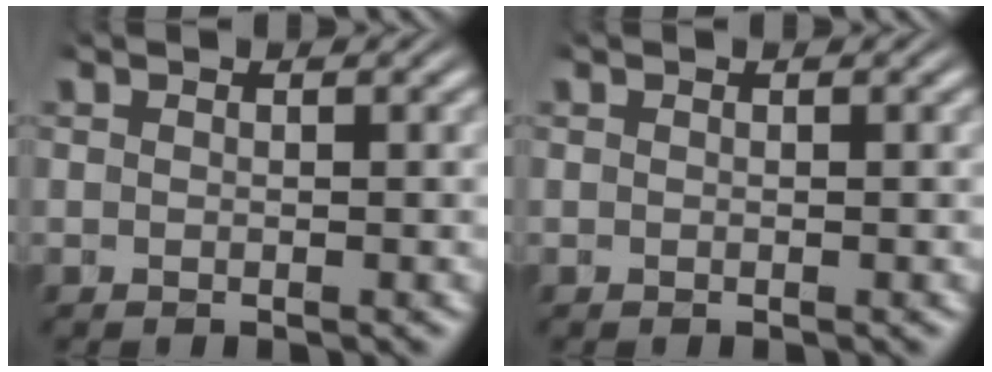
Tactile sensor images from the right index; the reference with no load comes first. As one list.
[{"total": 0.0}]